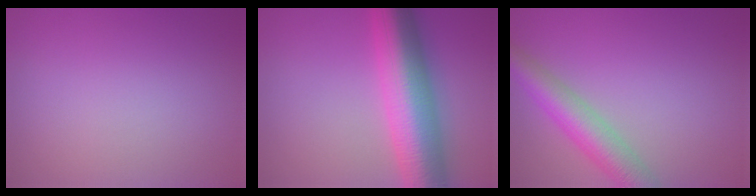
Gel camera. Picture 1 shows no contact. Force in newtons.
{"total": 10.4, "press": 10.4, "slide": 0.2}
{"total": 5.4, "press": 5.4, "slide": 0.1}